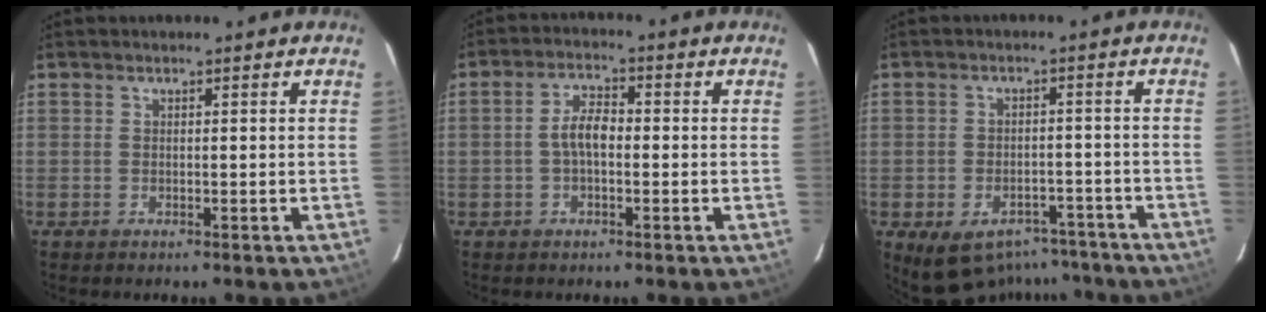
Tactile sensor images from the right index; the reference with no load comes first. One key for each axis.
{"total": 4.5, "fx": -0.7, "fy": 2.2, "fz": 3.9, "tx": -0.077, "ty": 0.010, "tz": -0.012}
{"total": 11.9, "fx": -8.6, "fy": 7.1, "fz": 4.2, "tx": -0.088, "ty": 0.014, "tz": -0.095}